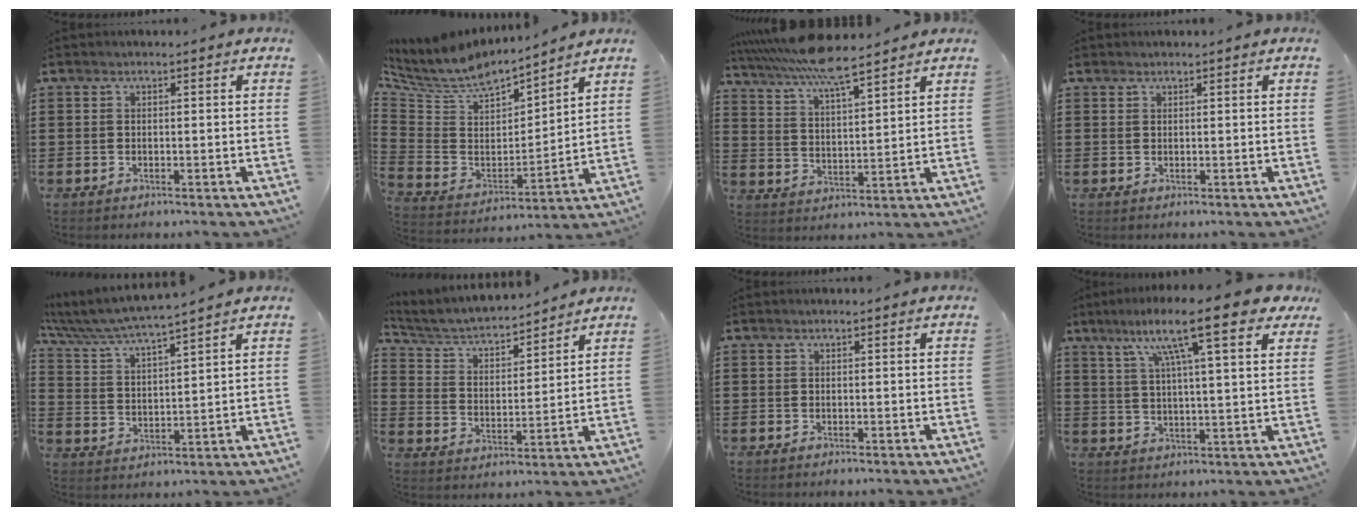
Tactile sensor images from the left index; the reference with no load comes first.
{"total": 6.6, "force": [5.8, 2.0, 2.3], "torque": [-0.079, -0.045, 0.095]}
{"total": 7.2, "force": [6.4, 0.2, 3.3], "torque": [-0.084, -0.031, 0.112]}
{"total": 0.6, "force": [0.6, 0.1, 0.1], "torque": [-0.003, 0.001, 0.012]}
{"total": 4.9, "force": [4.6, -0.4, 1.7], "torque": [-0.056, -0.032, 0.074]}
{"total": 4.7, "force": [4.4, 0.9, 1.4], "torque": [-0.049, -0.029, 0.070]}
{"total": 0.0}
{"total": 14.4, "force": [9.3, 1.9, 10.8], "torque": [-0.209, -0.017, 0.147]}